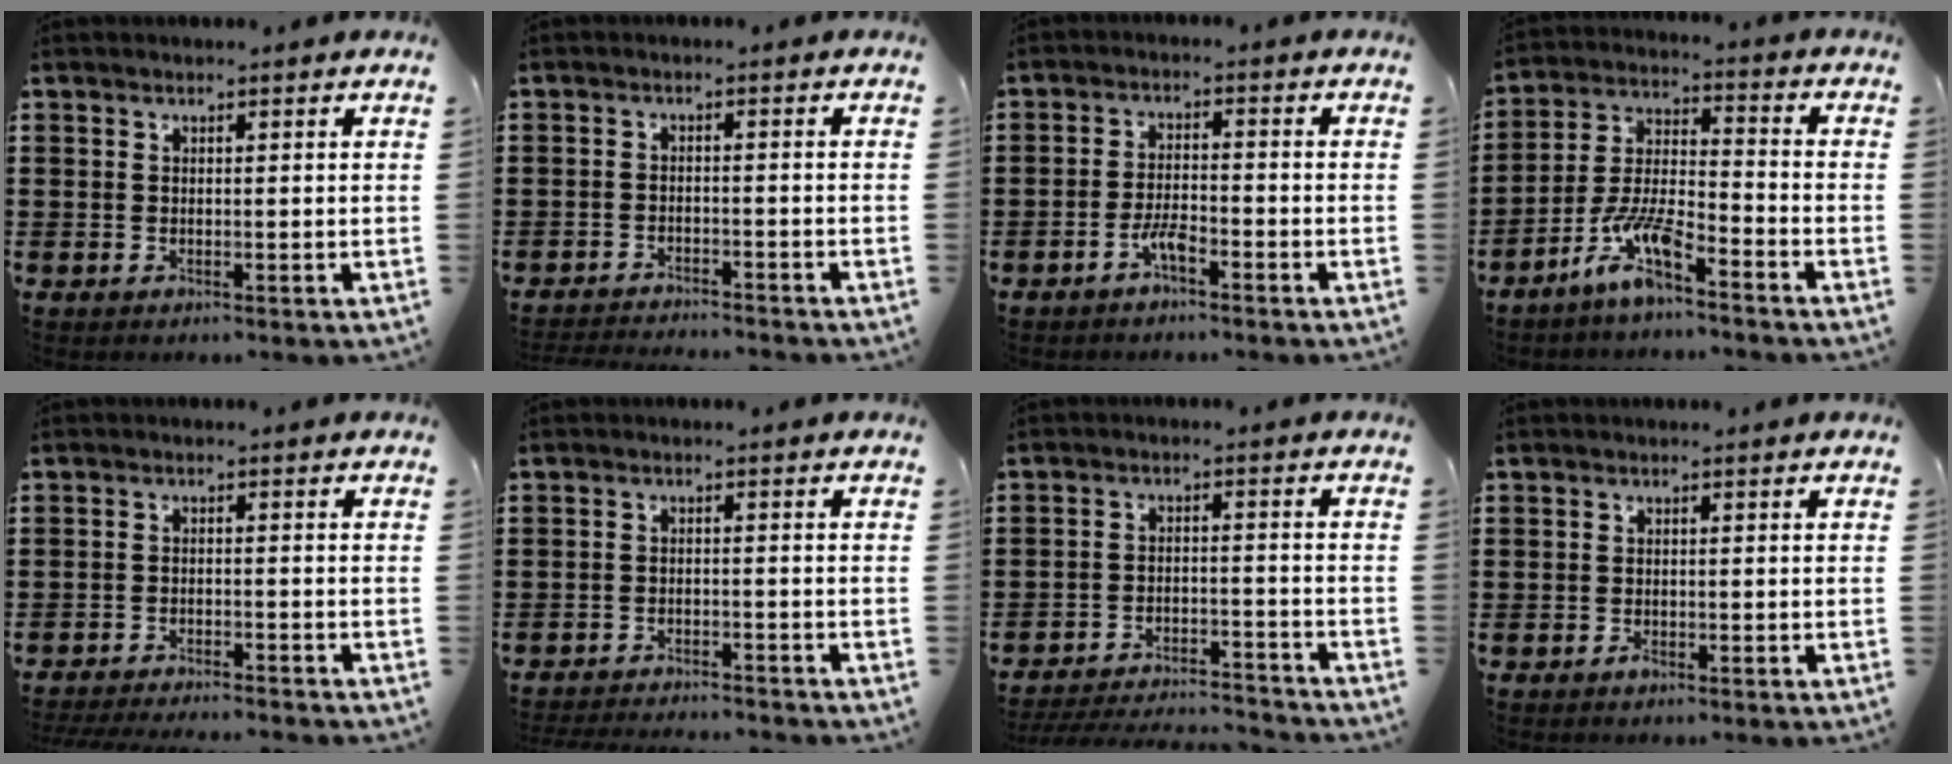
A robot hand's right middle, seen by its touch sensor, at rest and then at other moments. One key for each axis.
{"total": 2.5, "fx": -2.5, "fy": 0.0, "fz": 0.0, "tx": -0.005, "ty": 0.001, "tz": -0.052}
{"total": 3.6, "fx": -2.4, "fy": 0.9, "fz": 2.6, "tx": -0.058, "ty": 0.003, "tz": -0.048}
{"total": 8.6, "fx": -6.2, "fy": 1.8, "fz": 5.7, "tx": -0.127, "ty": -0.005, "tz": -0.122}
{"total": 2.9, "fx": -2.9, "fy": -0.1, "fz": 0.3, "tx": -0.008, "ty": 0.000, "tz": -0.061}
{"total": 2.7, "fx": -2.7, "fy": 0.1, "fz": 0.1, "tx": -0.007, "ty": 0.000, "tz": -0.056}
{"total": 4.9, "fx": -4.8, "fy": 0.5, "fz": 0.8, "tx": -0.029, "ty": -0.001, "tz": -0.104}
{"total": 1.0, "fx": -0.7, "fy": 0.6, "fz": 0.3, "tx": -0.006, "ty": 0.000, "tz": -0.014}